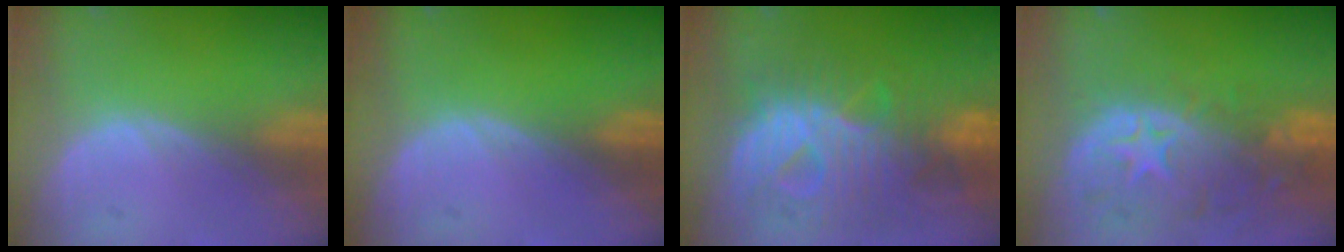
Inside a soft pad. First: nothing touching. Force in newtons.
{"total": 0.0}
{"total": 12.7, "press": 12.7, "slide": 1.3}
{"total": 12.4, "press": 10.5, "slide": 6.7}